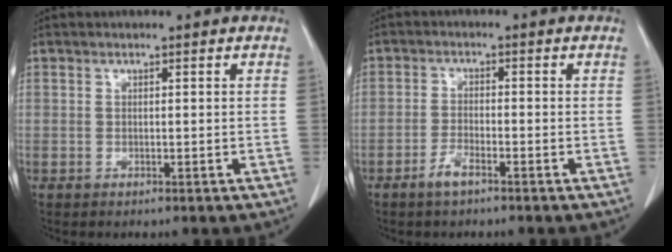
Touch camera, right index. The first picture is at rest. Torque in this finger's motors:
{"motor_torque": [0.09, -0.01, -0.05, 0.02]}